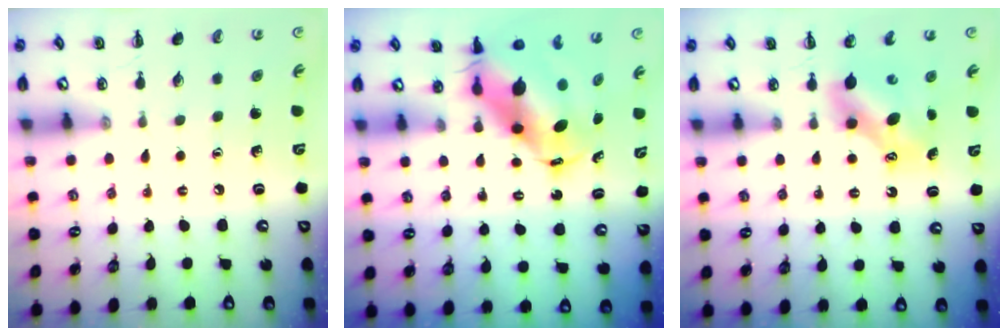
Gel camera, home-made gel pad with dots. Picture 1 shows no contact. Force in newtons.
{"total": 8.6, "press": 8.2, "slide": 2.4}
{"total": 7.4, "press": 7.4, "slide": 0.9}